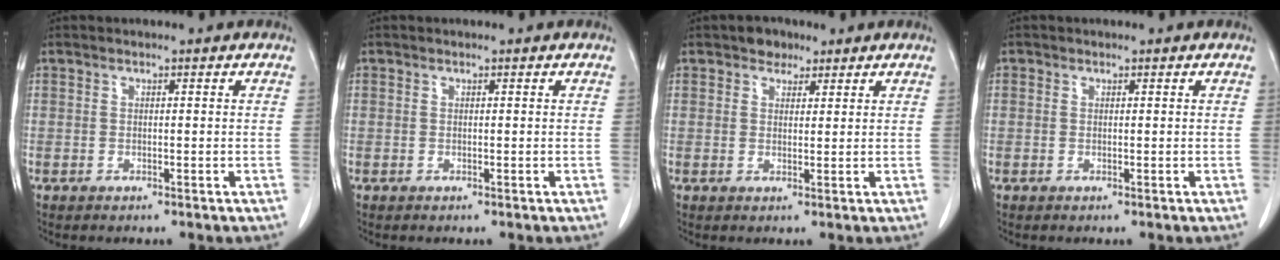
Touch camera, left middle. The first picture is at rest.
{"total": 0.0}
{"total": 2.7, "force": [1.8, 1.9, 0.7], "torque": [-0.012, 0.005, 0.027]}
{"total": 0.0}